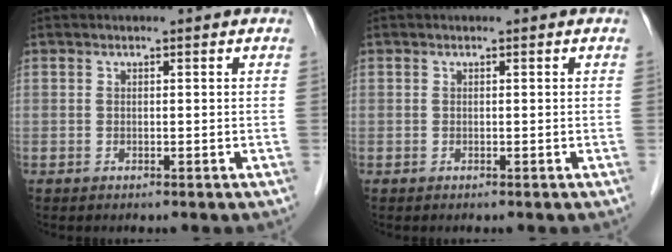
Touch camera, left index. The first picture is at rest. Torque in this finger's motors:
{"motor_torque": [-0.05, 0.07, -0.03, 0.00]}